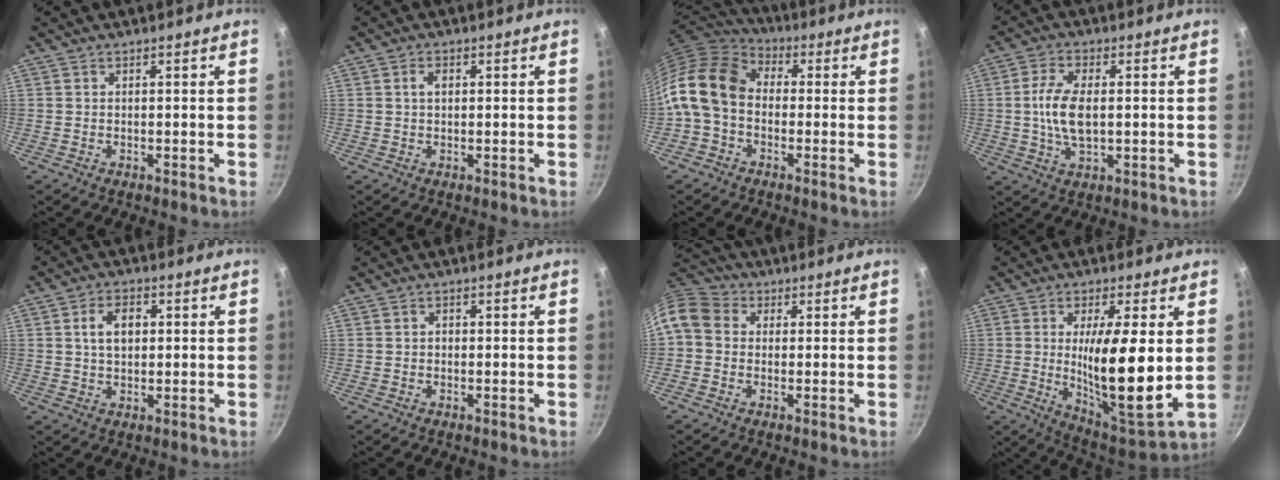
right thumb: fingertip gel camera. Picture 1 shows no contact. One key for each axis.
{"total": 2.2, "fx": 0.5, "fy": 1.4, "fz": 1.6, "tx": -0.021, "ty": 0.004, "tz": 0.008}
{"total": 15.7, "fx": -1.3, "fy": 11.7, "fz": 10.5, "tx": -0.202, "ty": 0.044, "tz": -0.046}
{"total": 8.6, "fx": 0.2, "fy": 4.2, "fz": 7.6, "tx": -0.153, "ty": 0.004, "tz": 0.004}
{"total": 6.0, "fx": 1.2, "fy": 3.9, "fz": 4.3, "tx": -0.058, "ty": 0.005, "tz": 0.018}
{"total": 0.9, "fx": 0.0, "fy": 0.8, "fz": 0.5, "tx": -0.006, "ty": 0.005, "tz": 0.000}
{"total": 9.6, "fx": 0.7, "fy": 8.0, "fz": 5.3, "tx": -0.106, "ty": 0.029, "tz": -0.006}
{"total": 17.5, "fx": 0.8, "fy": 4.1, "fz": 17.0, "tx": -0.281, "ty": -0.036, "tz": 0.017}